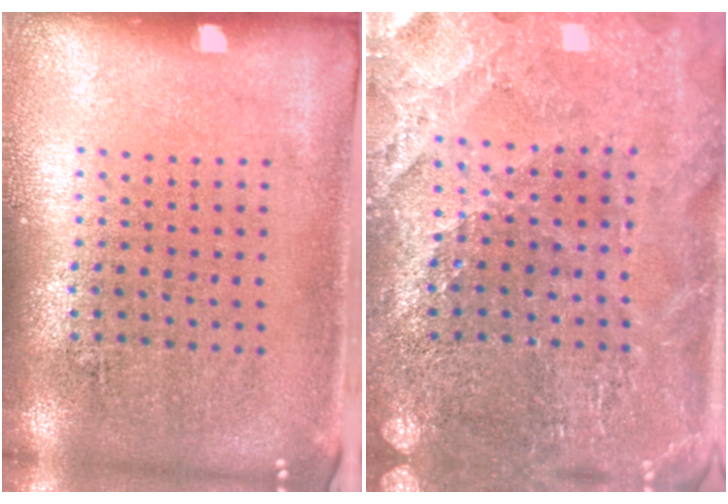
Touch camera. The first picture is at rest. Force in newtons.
{"total": 2.7, "press": 2.7, "slide": 0.3}